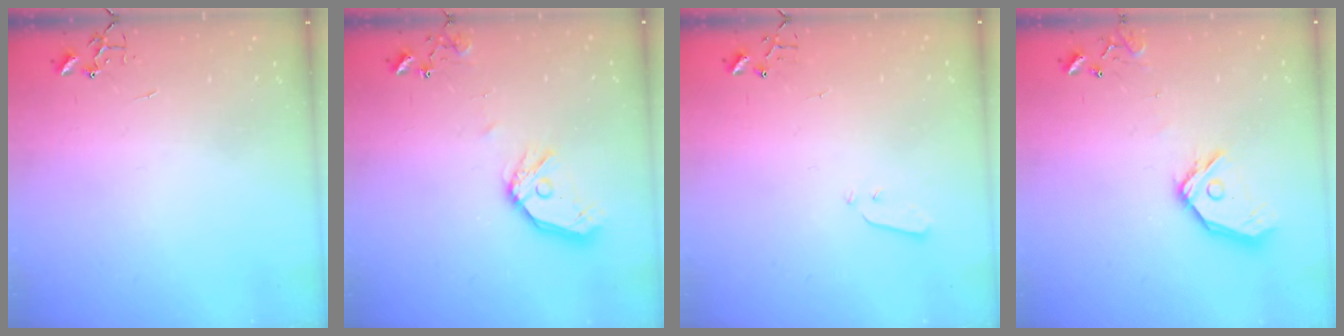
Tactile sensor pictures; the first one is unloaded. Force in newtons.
{"total": 12.8, "press": 12.7, "slide": 1.8}
{"total": 3.6, "press": 3.6, "slide": 0.2}
{"total": 14.2, "press": 14.0, "slide": 2.3}